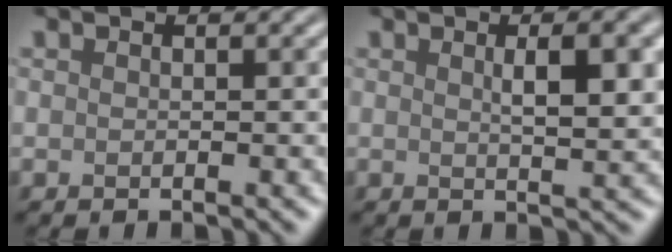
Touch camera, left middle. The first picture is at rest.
{"total": 4.2, "force": [1.0, 1.1, 3.9], "torque": [-0.055, 0.003, 0.016]}